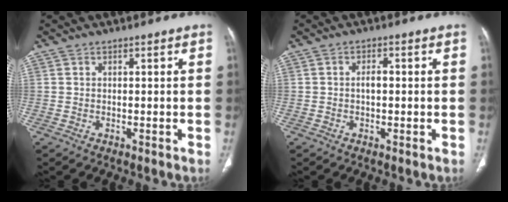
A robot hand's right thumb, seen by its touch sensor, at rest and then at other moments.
{"total": 1.9, "force": [-0.1, 1.1, 1.6], "torque": [-0.028, 0.003, -0.005]}